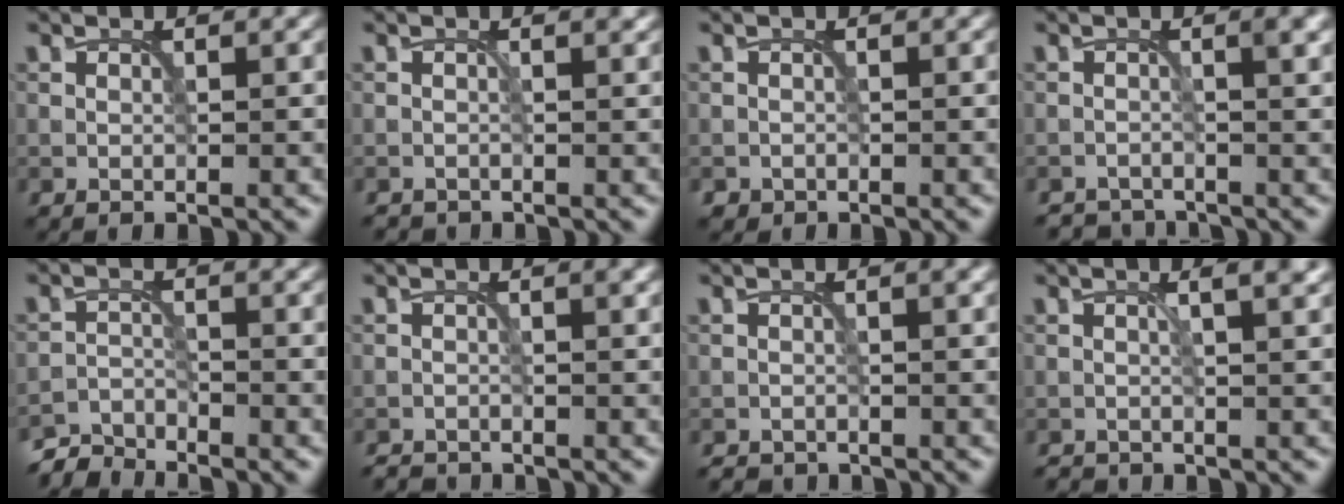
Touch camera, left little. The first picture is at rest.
{"total": 0.7, "force": [-0.5, 0.4, 0.2], "torque": [-0.002, -0.005, -0.010]}
{"total": 0.5, "force": [-0.4, 0.3, -0.1], "torque": [0.004, -0.004, -0.007]}
{"total": 2.2, "force": [-1.9, 0.6, 0.9], "torque": [-0.010, -0.006, -0.036]}
{"total": 3.3, "force": [-3.2, 0.4, 0.3], "torque": [-0.007, -0.001, -0.070]}
{"total": 1.8, "force": [-1.7, 0.4, 0.6], "torque": [-0.011, -0.005, -0.032]}
{"total": 1.7, "force": [-1.6, 0.4, 0.4], "torque": [-0.007, -0.004, -0.026]}
{"total": 2.3, "force": [-0.2, 0.8, 2.2], "torque": [-0.023, 0.003, -0.009]}